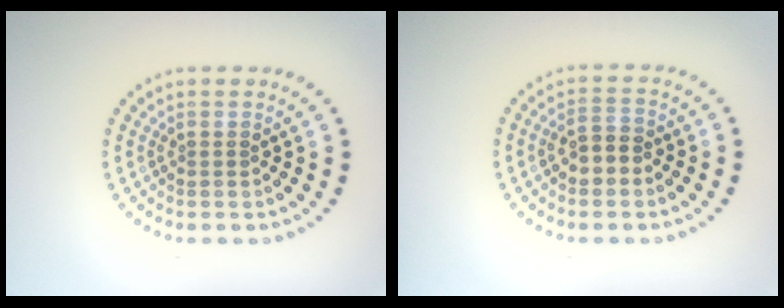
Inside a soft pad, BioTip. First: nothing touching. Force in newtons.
{"total": 2.5, "press": 2.4, "slide": 0.6}